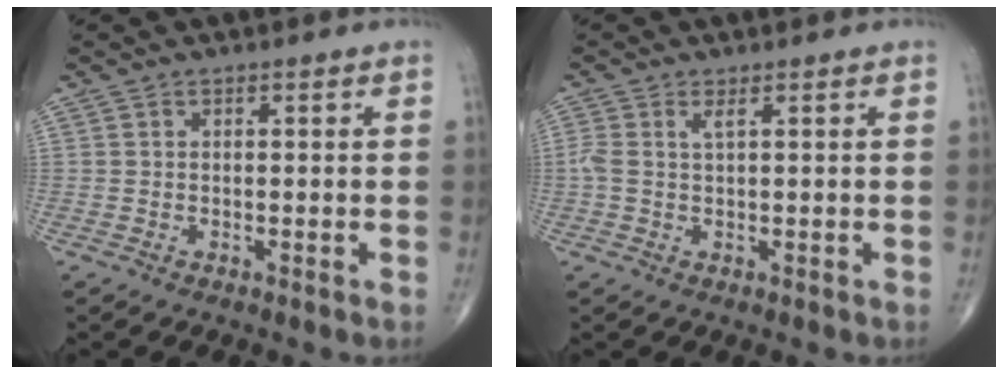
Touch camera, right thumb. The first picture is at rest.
{"total": 2.1, "force": [0.7, 0.5, 2.0], "torque": [-0.056, 0.012, 0.018]}